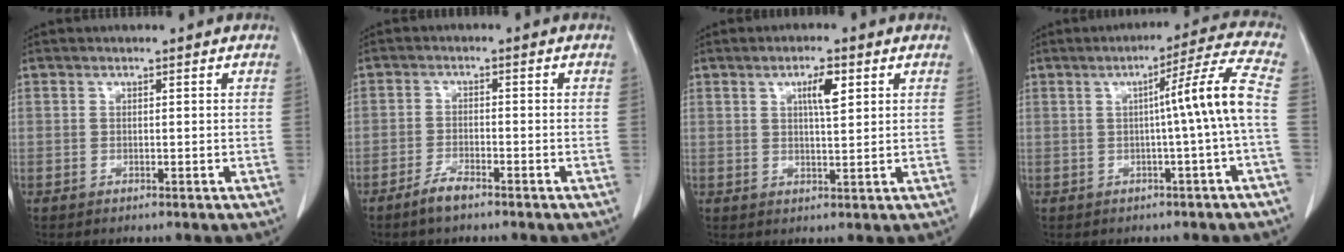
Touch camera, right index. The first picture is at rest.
{"total": 3.2, "force": [-2.5, 0.5, 1.9], "torque": [-0.040, -0.001, -0.049]}
{"total": 4.2, "force": [1.7, 0.8, 3.8], "torque": [-0.065, 0.001, 0.029]}
{"total": 8.5, "force": [-0.5, -1.9, 8.3], "torque": [-0.118, 0.014, -0.005]}